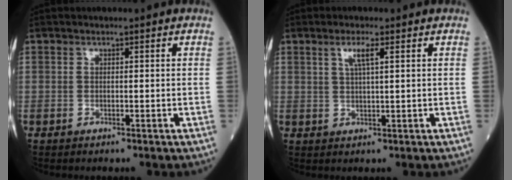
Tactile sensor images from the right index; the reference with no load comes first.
{"total": 2.9, "force": [1.4, 0.1, 2.6], "torque": [-0.053, 0.003, 0.026]}